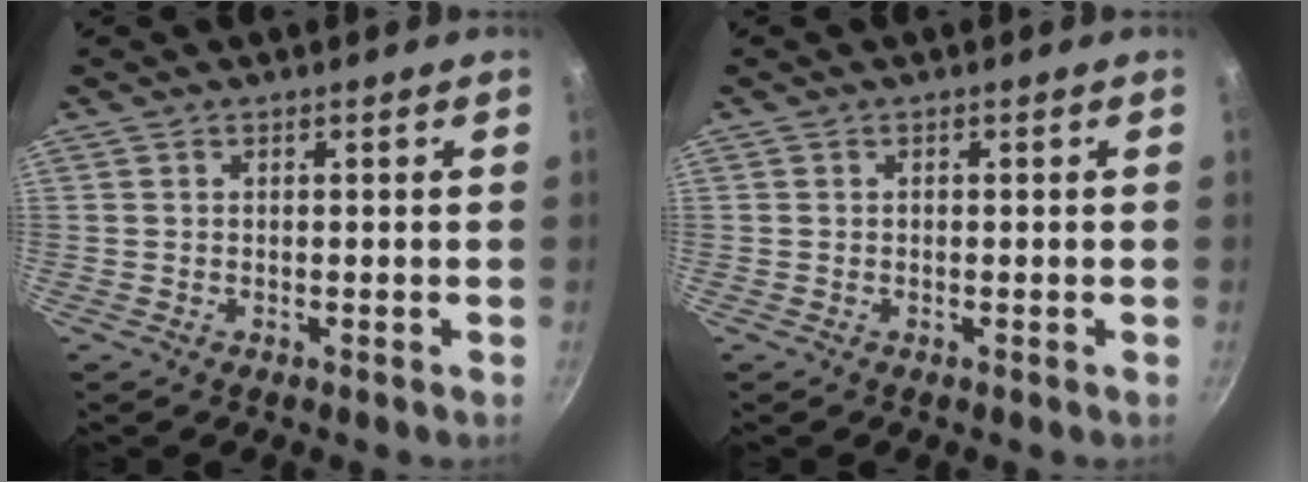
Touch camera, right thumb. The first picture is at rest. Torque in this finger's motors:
{"motor_torque": [0.17, 0.48, 0.42, 0.13, 0.00]}